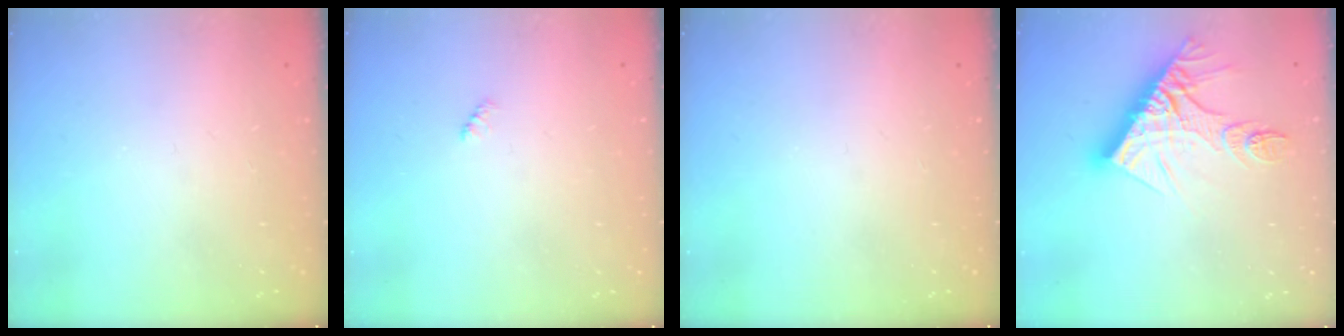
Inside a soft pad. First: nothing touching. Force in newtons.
{"total": 2.3, "press": 2.2, "slide": 0.5}
{"total": 0.0}
{"total": 15.4, "press": 15.3, "slide": 1.2}